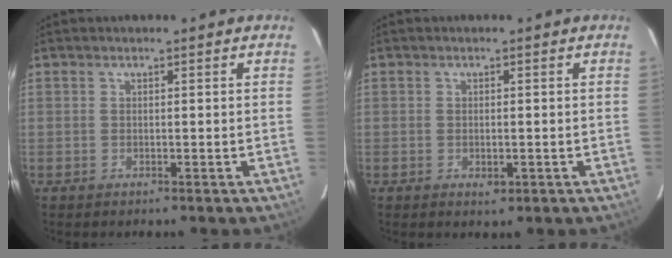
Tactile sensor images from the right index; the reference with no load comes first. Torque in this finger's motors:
{"motor_torque": [0.10, -0.15, -0.05, 0.01]}